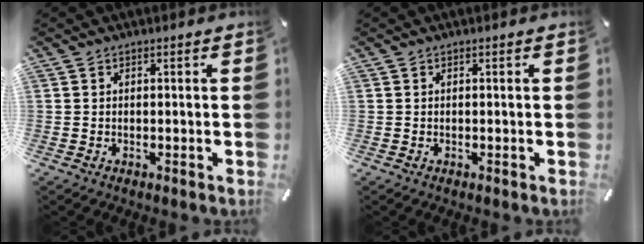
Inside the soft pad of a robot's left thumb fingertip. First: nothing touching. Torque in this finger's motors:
{"motor_torque": [-0.17, -0.16, -0.05, 0.03, 0.00]}